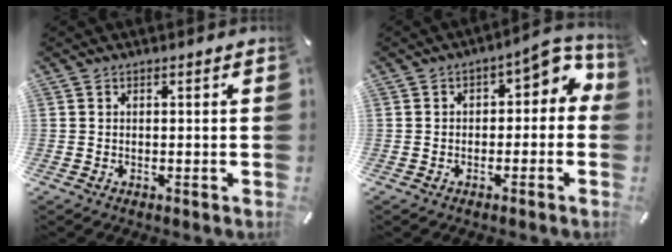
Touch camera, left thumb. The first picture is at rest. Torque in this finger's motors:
{"motor_torque": [-0.05, 0.17, 0.22, 0.37, 0.05]}